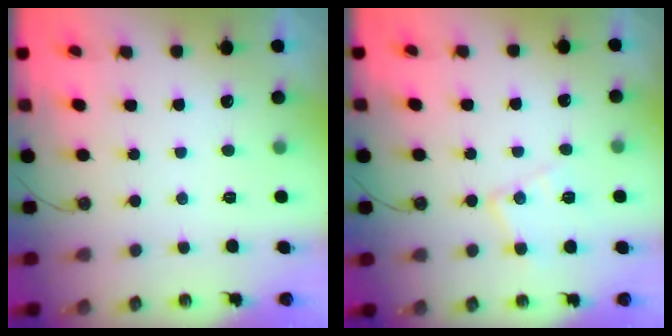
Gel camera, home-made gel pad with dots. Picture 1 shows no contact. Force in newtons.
{"total": 10.5, "press": 10.5, "slide": 0.5}